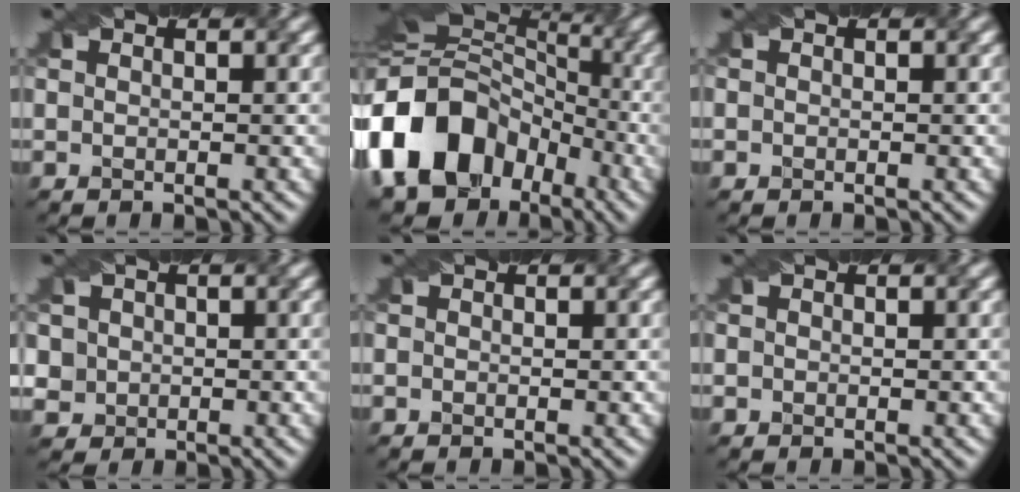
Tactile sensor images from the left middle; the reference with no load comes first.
{"total": 16.3, "force": [-6.3, 12.6, 8.2], "torque": [-0.182, 0.014, -0.124]}
{"total": 0.5, "force": [0.1, 0.5, 0.2], "torque": [-0.004, 0.010, -0.007]}
{"total": 4.6, "force": [1.5, 4.0, 1.7], "torque": [-0.044, 0.025, 0.012]}
{"total": 0.5, "force": [-0.4, 0.2, 0.1], "torque": [-0.002, 0.007, -0.011]}
{"total": 0.9, "force": [0.1, 0.8, 0.4], "torque": [-0.001, 0.016, -0.009]}